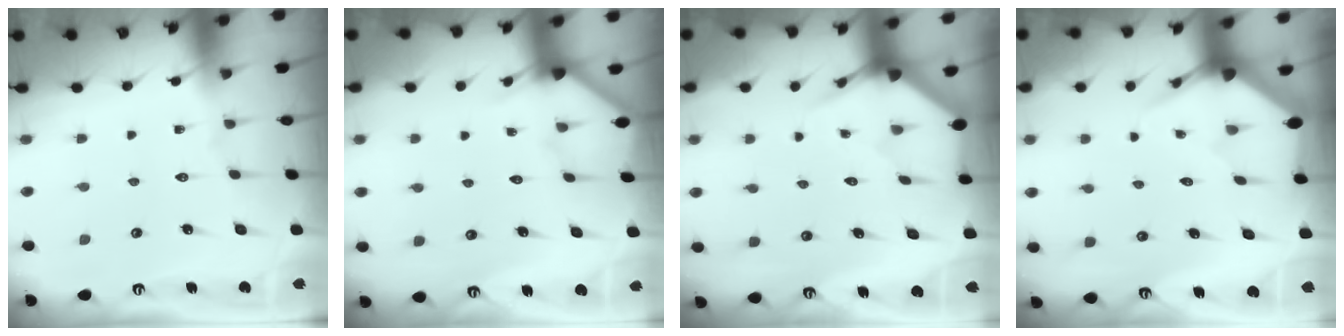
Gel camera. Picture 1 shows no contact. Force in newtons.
{"total": 3.5, "press": 3.5, "slide": 0.2}
{"total": 3.4, "press": 3.4, "slide": 0.1}
{"total": 4.6, "press": 4.6, "slide": 0.2}